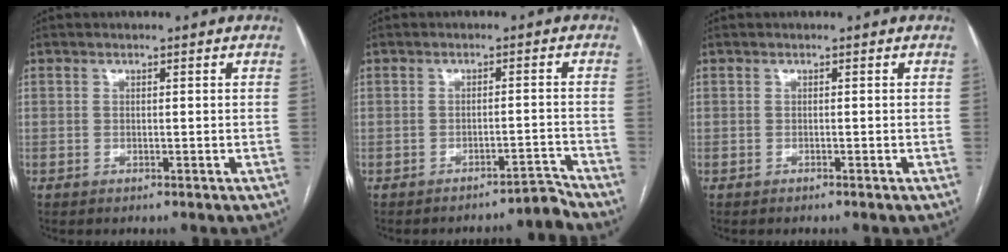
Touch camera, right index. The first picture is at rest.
{"total": 3.6, "force": [-3.4, -1.3, -0.4], "torque": [0.020, 0.008, -0.045]}
{"total": 0.5, "force": [-0.5, 0.0, 0.2], "torque": [-0.004, 0.000, -0.004]}